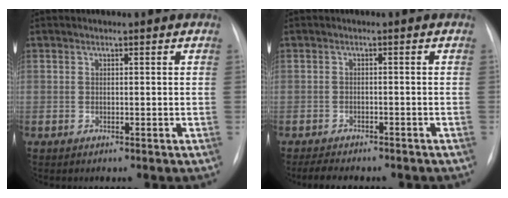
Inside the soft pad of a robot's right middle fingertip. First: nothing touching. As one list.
[{"total": 6.4, "force": [-5.4, 1.9, 2.7], "torque": [-0.045, -0.006, -0.068]}]